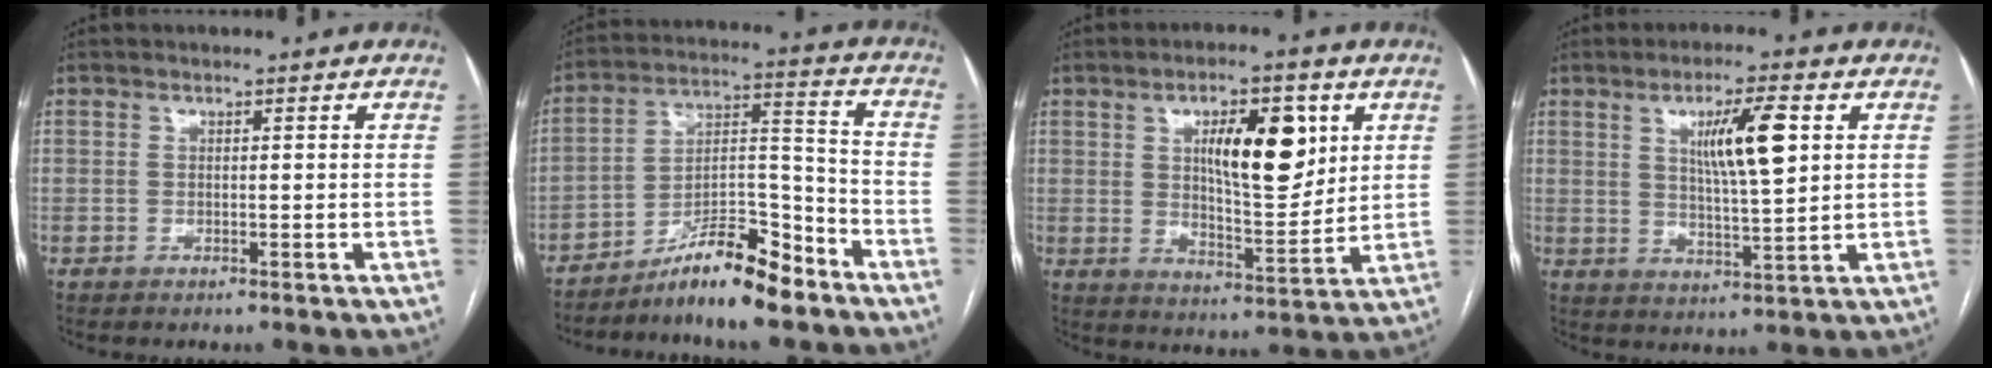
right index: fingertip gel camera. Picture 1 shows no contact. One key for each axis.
{"total": 11.5, "fx": -9.2, "fy": 1.7, "fz": 6.8, "tx": -0.109, "ty": 0.022, "tz": -0.158}
{"total": 12.1, "fx": 4.2, "fy": 4.1, "fz": 10.6, "tx": -0.164, "ty": 0.005, "tz": 0.073}
{"total": 8.9, "fx": 2.9, "fy": 1.1, "fz": 8.3, "tx": -0.143, "ty": 0.001, "tz": 0.051}